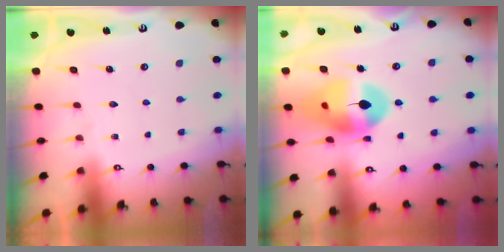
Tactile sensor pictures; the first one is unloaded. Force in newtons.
{"total": 16.0, "press": 15.8, "slide": 2.3}